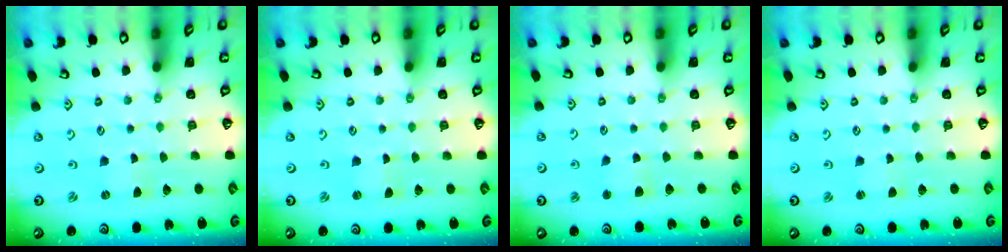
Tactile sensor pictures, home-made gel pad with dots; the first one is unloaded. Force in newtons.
{"total": 0.0}
{"total": 2.8, "press": 2.8, "slide": 0.5}
{"total": 1.8, "press": 1.8, "slide": 0.3}